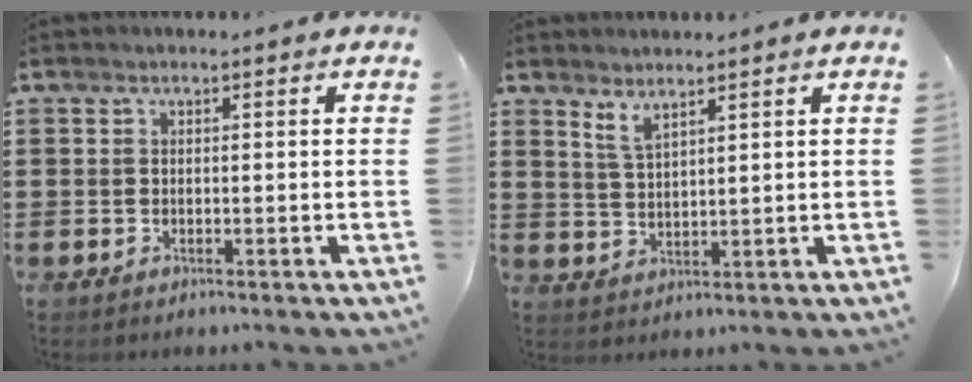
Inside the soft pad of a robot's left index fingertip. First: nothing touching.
{"total": 2.9, "force": [2.3, 0.6, 1.6], "torque": [-0.037, 0.002, 0.043]}